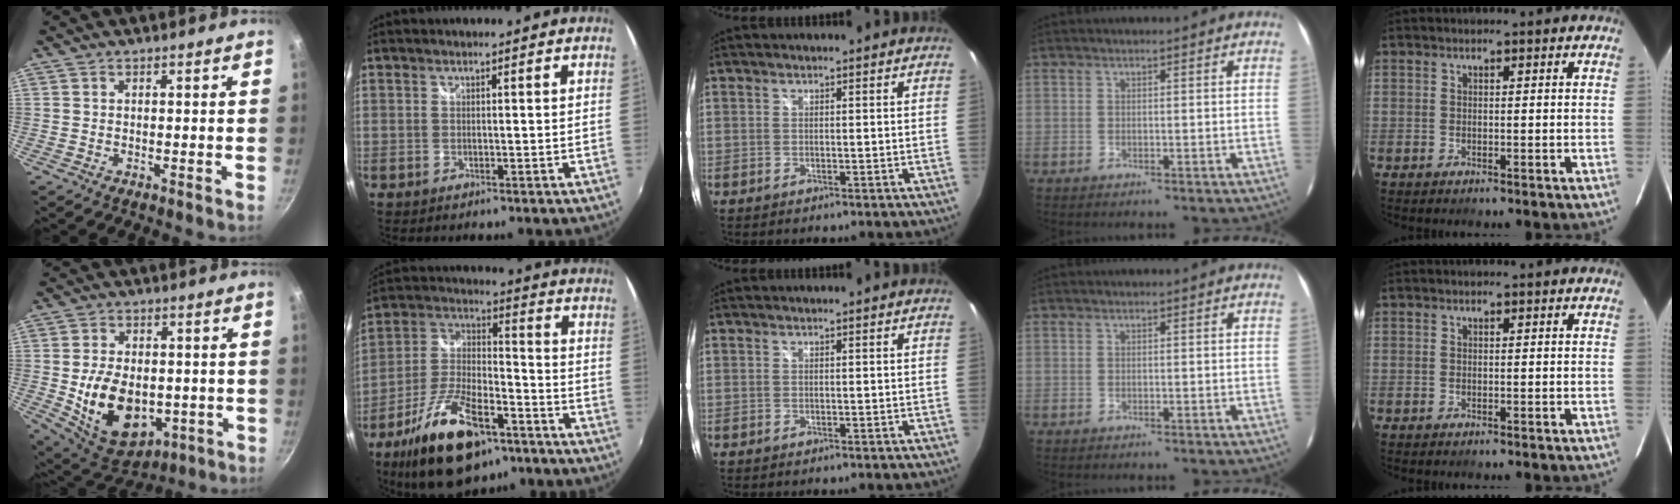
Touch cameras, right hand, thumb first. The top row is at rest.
{"thumb": {"total": 16.1, "force": [-2.1, 10.9, 11.7], "torque": [-0.168, -0.007, -0.011]}, "index": {"total": 20.4, "force": [-12.2, 8.9, 13.6], "torque": [-0.268, -0.009, -0.205]}}